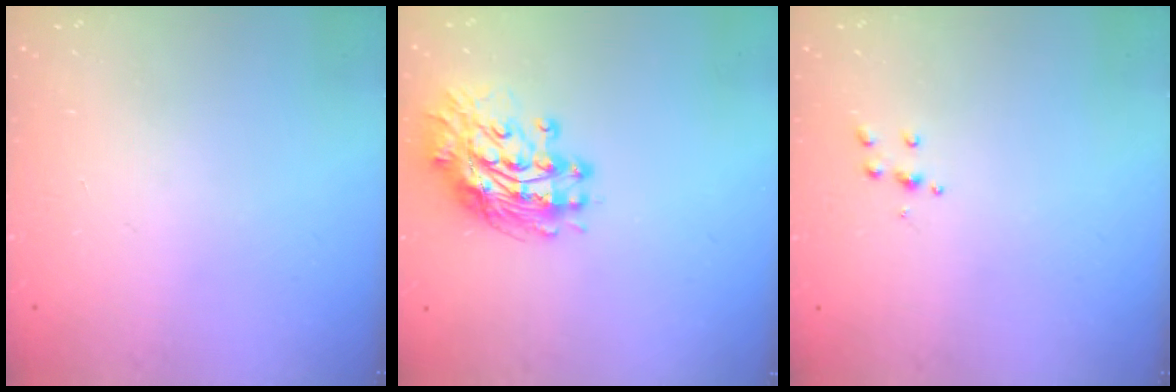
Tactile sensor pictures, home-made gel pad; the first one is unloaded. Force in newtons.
{"total": 12.3, "press": 12.2, "slide": 1.6}
{"total": 3.6, "press": 3.6, "slide": 0.3}